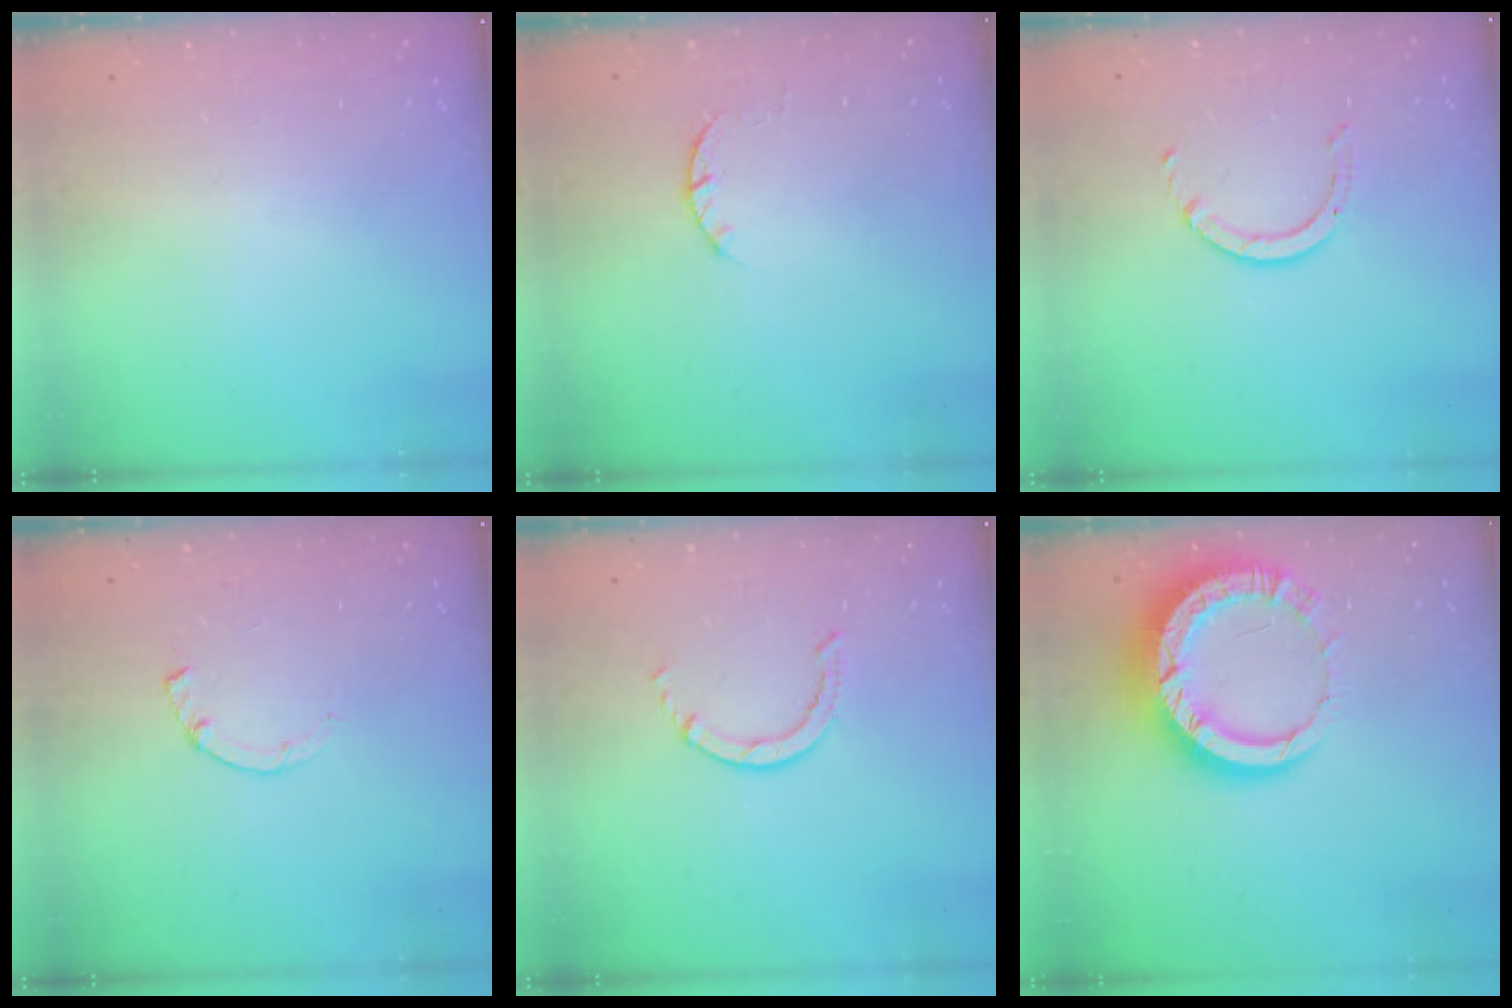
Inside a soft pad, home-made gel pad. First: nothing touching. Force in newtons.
{"total": 2.3, "press": 2.3, "slide": 0.4}
{"total": 2.5, "press": 2.5, "slide": 0.2}
{"total": 1.0, "press": 0.9, "slide": 0.2}
{"total": 0.8, "press": 0.7, "slide": 0.2}
{"total": 12.4, "press": 12.3, "slide": 1.2}